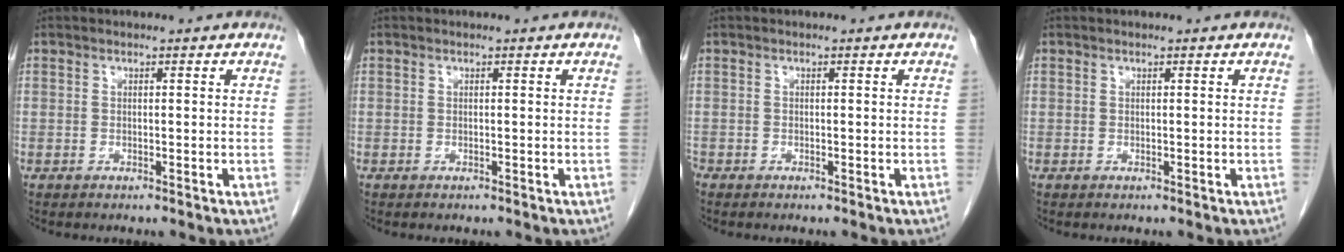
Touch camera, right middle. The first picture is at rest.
{"total": 0.0}
{"total": 0.5, "force": [-0.5, 0.2, 0.0], "torque": [0.000, 0.001, -0.010]}
{"total": 0.0}